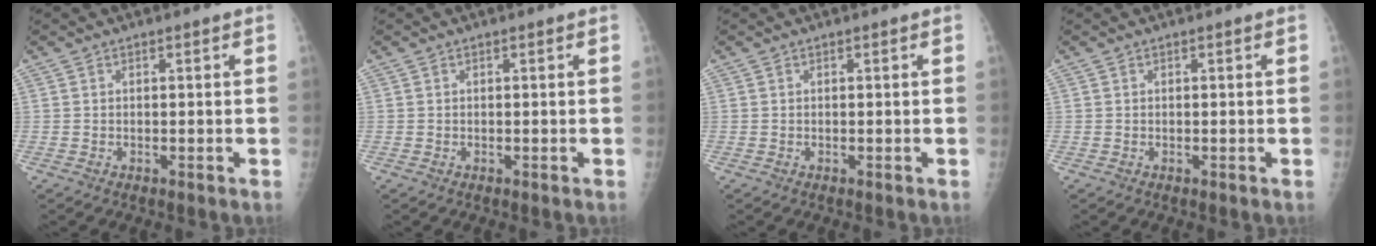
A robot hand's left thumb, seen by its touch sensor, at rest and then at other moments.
{"total": 0.0}
{"total": 0.0}
{"total": 0.0}